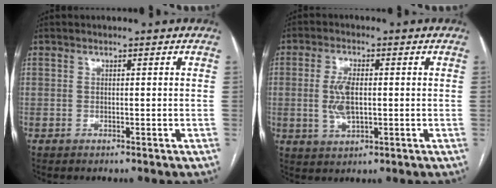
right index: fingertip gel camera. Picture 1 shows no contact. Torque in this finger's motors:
{"motor_torque": [1.59, 0.16, 0.51, 0.15]}